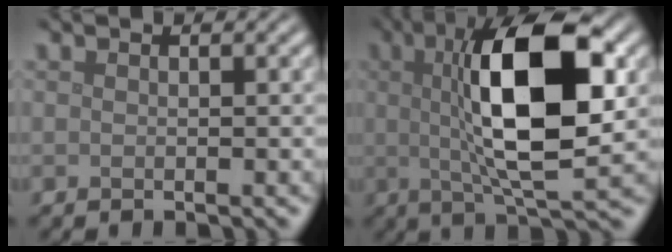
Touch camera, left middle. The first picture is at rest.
{"total": 11.7, "force": [1.9, 3.6, 10.9], "torque": [-0.178, 0.009, 0.031]}